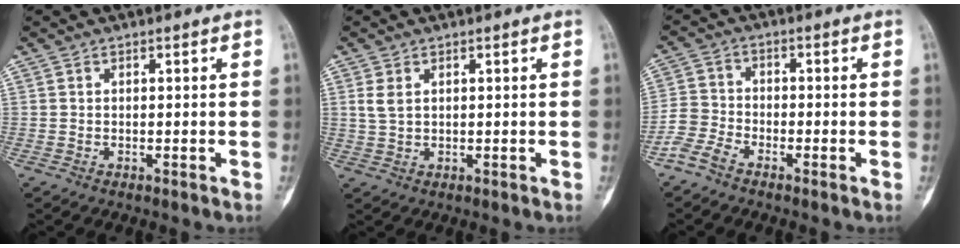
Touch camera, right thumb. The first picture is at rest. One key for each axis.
{"total": 2.6, "fx": 1.0, "fy": 1.6, "fz": 1.8, "tx": -0.040, "ty": 0.002, "tz": 0.026}
{"total": 4.3, "fx": -3.4, "fy": 2.0, "fz": 1.8, "tx": -0.038, "ty": 0.009, "tz": -0.080}